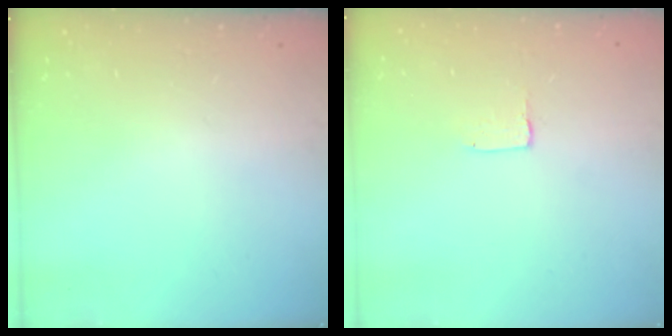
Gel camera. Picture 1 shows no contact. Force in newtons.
{"total": 1.7, "press": 1.6, "slide": 0.1}